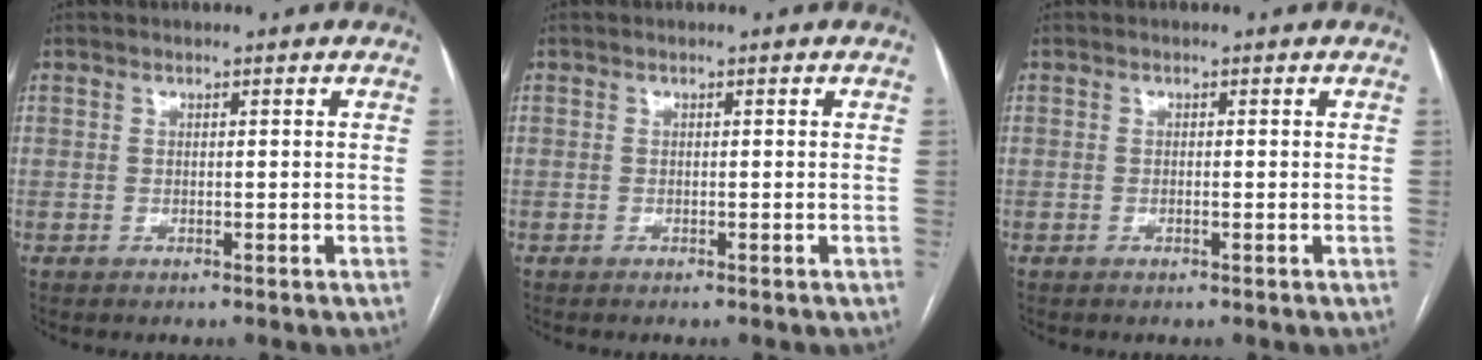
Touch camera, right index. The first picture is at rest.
{"total": 0.0}
{"total": 0.5, "force": [-0.1, 0.1, 0.5], "torque": [-0.010, -0.001, -0.002]}